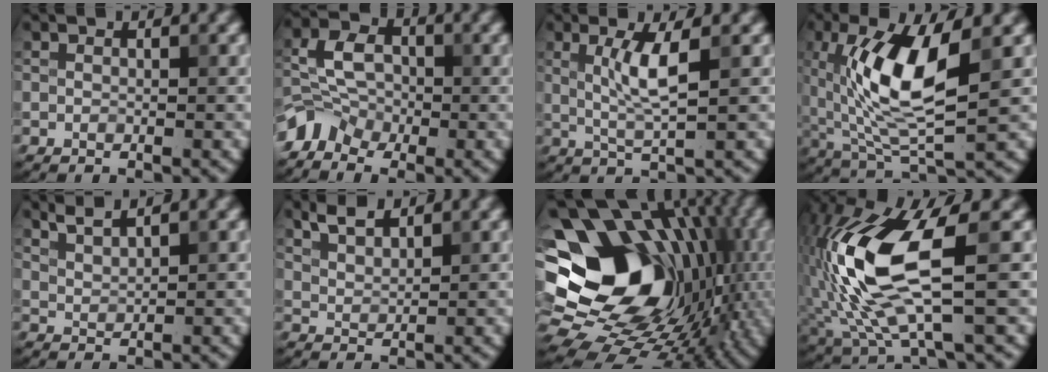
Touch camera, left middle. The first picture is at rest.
{"total": 3.4, "force": [-2.3, 2.3, 1.1], "torque": [-0.022, 0.006, -0.053]}
{"total": 3.6, "force": [0.8, 0.6, 3.4], "torque": [-0.073, -0.004, 0.017]}
{"total": 9.0, "force": [1.3, 3.1, 8.3], "torque": [-0.165, -0.005, 0.027]}
{"total": 1.9, "force": [1.7, 0.3, 0.8], "torque": [-0.012, 0.003, 0.036]}
{"total": 2.3, "force": [2.0, 0.7, 1.0], "torque": [-0.021, 0.004, 0.042]}
{"total": 18.5, "force": [0.9, 14.3, 11.7], "torque": [-0.159, 0.017, 0.035]}
{"total": 10.8, "force": [1.0, 3.8, 10.0], "torque": [-0.220, 0.000, 0.022]}